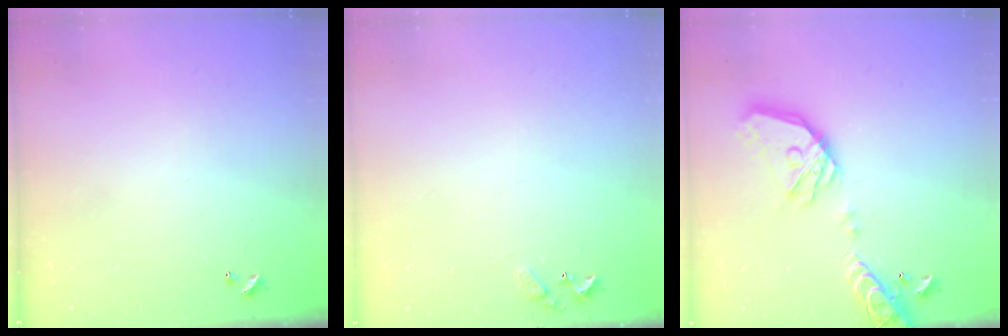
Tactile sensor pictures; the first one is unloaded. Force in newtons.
{"total": 5.5, "press": 5.5, "slide": 0.4}
{"total": 18.9, "press": 18.8, "slide": 2.4}